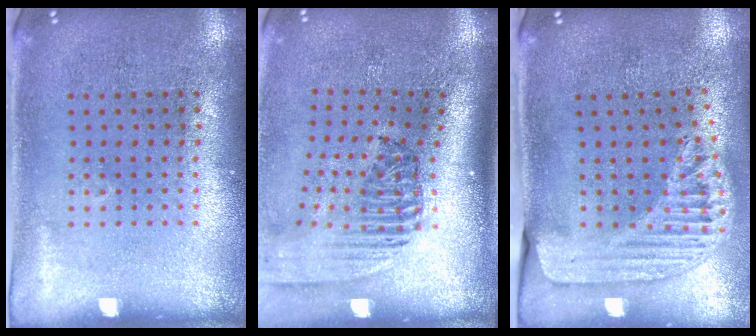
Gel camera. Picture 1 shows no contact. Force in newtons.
{"total": 2.3, "press": 1.6, "slide": 1.7}
{"total": 1.6, "press": 1.5, "slide": 0.4}